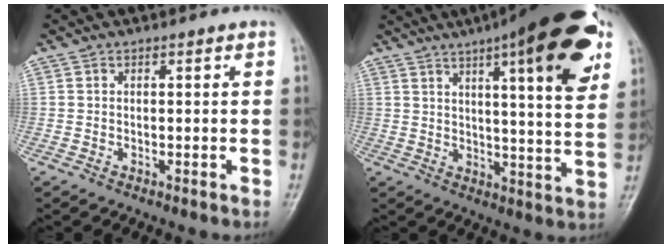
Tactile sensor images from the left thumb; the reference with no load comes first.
{"total": 22.7, "force": [11.7, 5.0, 18.7], "torque": [-0.246, -0.024, 0.160]}